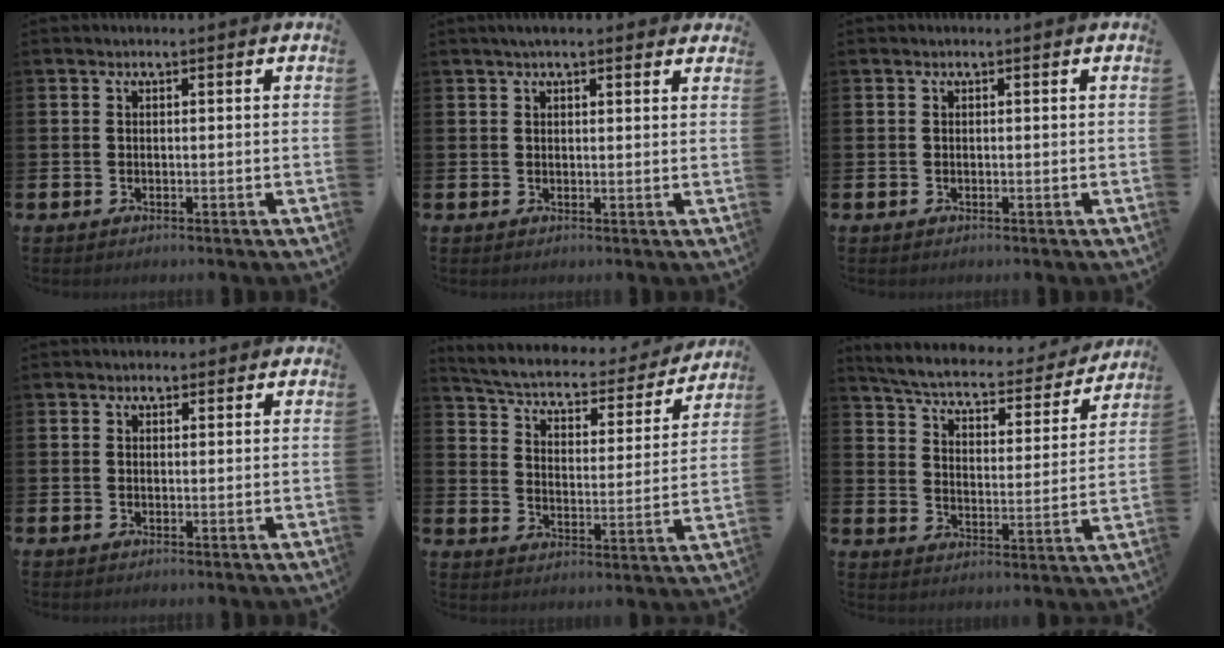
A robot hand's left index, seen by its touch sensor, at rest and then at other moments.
{"total": 2.5, "force": [2.2, 0.5, 1.2], "torque": [-0.023, 0.000, 0.039]}
{"total": 0.0}
{"total": 1.3, "force": [1.0, 0.9, 0.0], "torque": [0.009, 0.005, 0.017]}
{"total": 5.0, "force": [4.5, 1.5, 1.8], "torque": [-0.063, -0.038, 0.067]}
{"total": 5.4, "force": [5.0, 0.9, 1.8], "torque": [-0.065, -0.041, 0.078]}